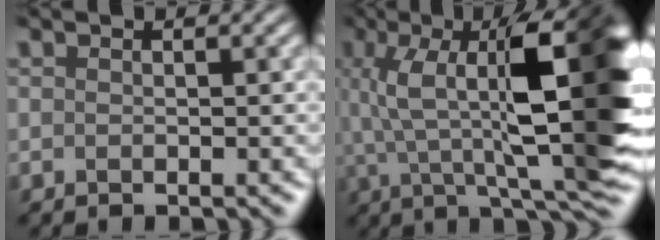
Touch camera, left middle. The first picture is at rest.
{"total": 12.8, "force": [4.4, 4.1, 11.3], "torque": [-0.185, 0.002, 0.073]}